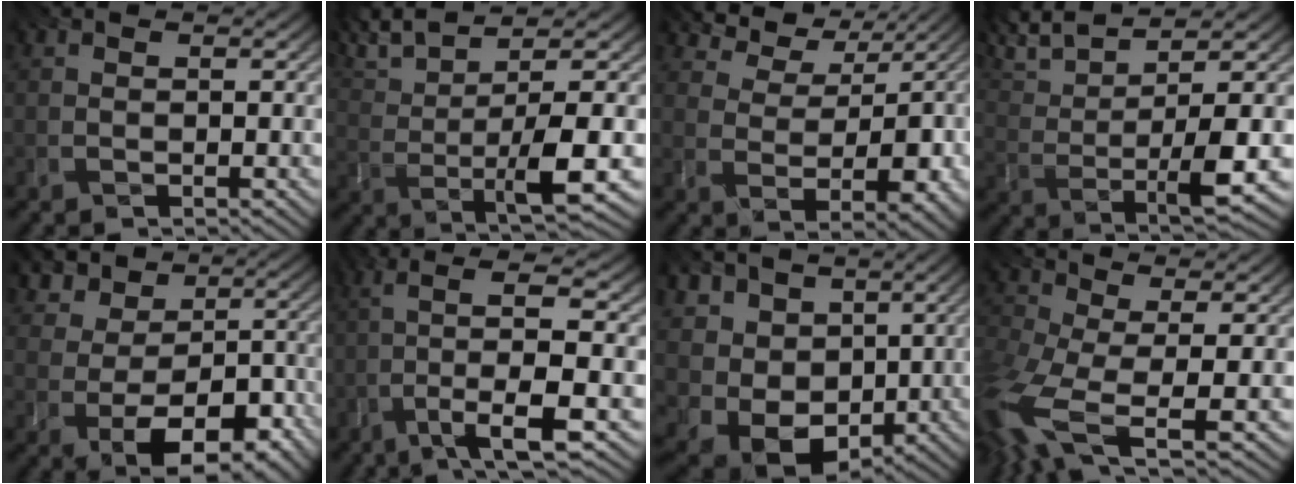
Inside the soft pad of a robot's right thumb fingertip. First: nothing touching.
{"total": 8.8, "force": [2.8, 2.0, 8.0], "torque": [-0.155, 0.010, 0.054]}
{"total": 5.6, "force": [2.4, 3.6, 3.6], "torque": [-0.058, -0.005, 0.046]}
{"total": 8.7, "force": [4.0, 2.3, 7.4], "torque": [-0.153, 0.008, 0.077]}
{"total": 9.3, "force": [-2.0, 7.1, 5.6], "torque": [-0.078, -0.018, -0.031]}
{"total": 8.0, "force": [-2.7, 0.9, 7.5], "torque": [-0.126, 0.022, -0.061]}
{"total": 11.8, "force": [-0.2, 9.3, 7.2], "torque": [-0.183, -0.017, 0.022]}
{"total": 10.2, "force": [-3.7, 4.7, 8.2], "torque": [-0.212, -0.023, -0.076]}